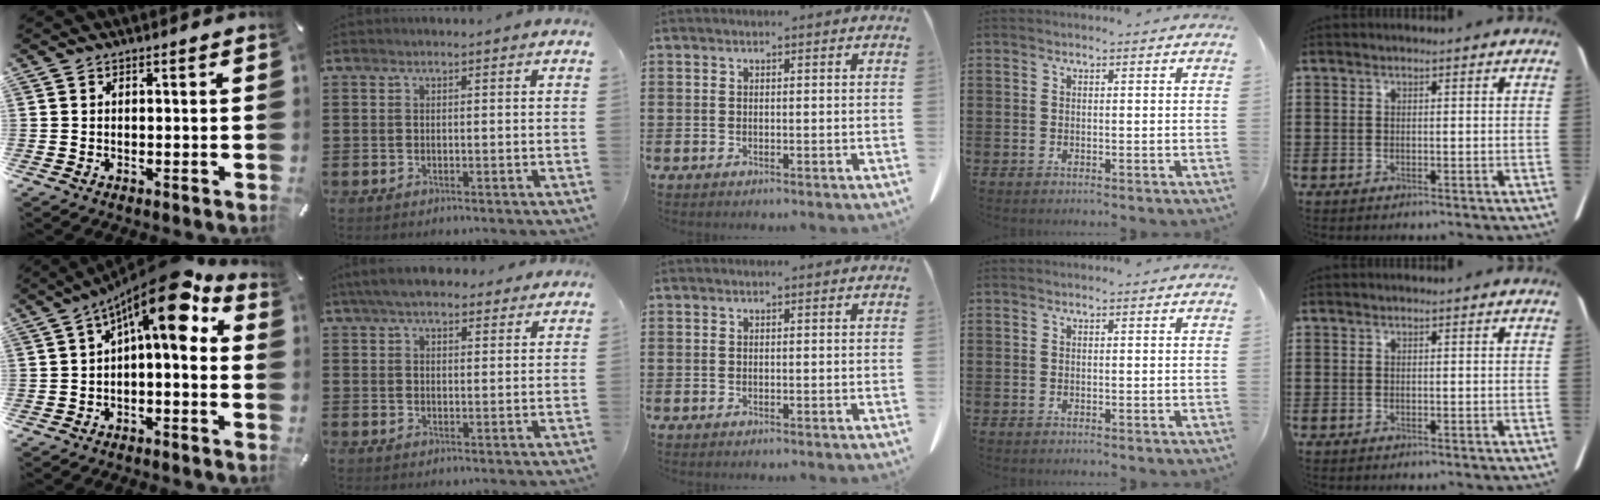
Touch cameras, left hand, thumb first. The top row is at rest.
{"thumb": {"total": 13.5, "force": [5.6, 3.9, 11.7], "torque": [-0.186, -0.033, 0.086]}, "index": {"total": 5.2, "force": [4.5, 1.4, 2.2], "torque": [-0.056, -0.003, 0.086]}}